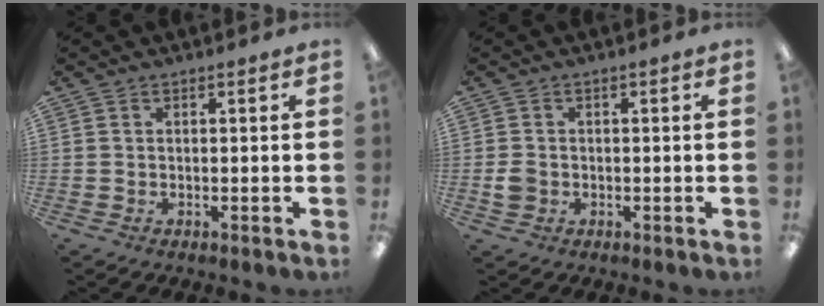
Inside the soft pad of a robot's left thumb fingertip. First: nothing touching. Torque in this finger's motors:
{"motor_torque": [-0.41, 0.54, 0.13, -0.29, 0.00]}